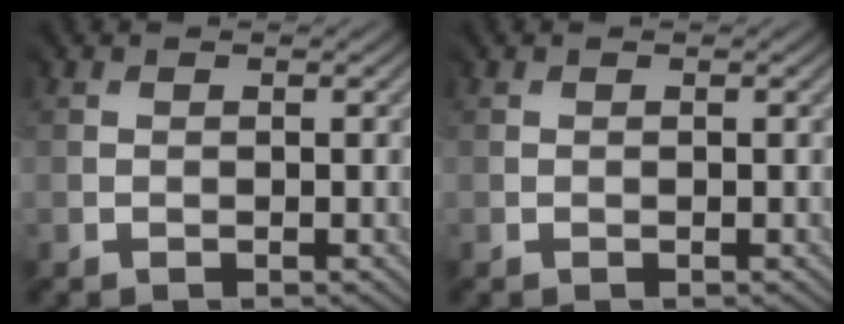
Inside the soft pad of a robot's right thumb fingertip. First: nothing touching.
{"total": 0.0}